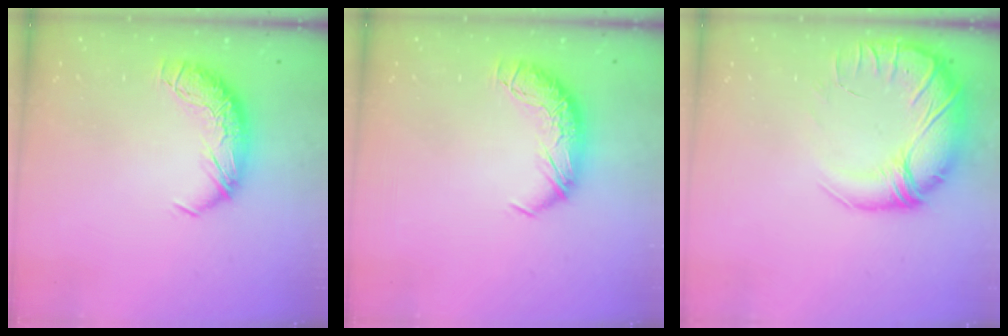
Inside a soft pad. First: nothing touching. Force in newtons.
{"total": 0.0}
{"total": 3.7, "press": 1.7, "slide": 3.3}